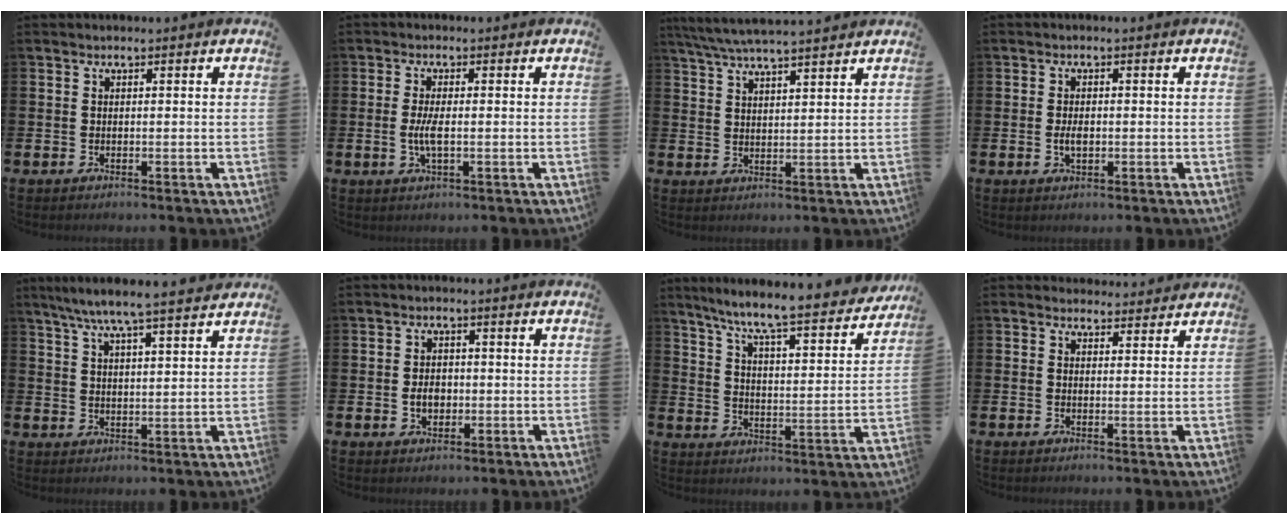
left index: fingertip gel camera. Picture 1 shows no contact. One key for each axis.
{"total": 2.9, "fx": -0.3, "fy": 0.8, "fz": 2.7, "tx": -0.061, "ty": -0.001, "tz": -0.007}
{"total": 5.3, "fx": 5.0, "fy": 0.1, "fz": 1.7, "tx": -0.051, "ty": -0.017, "tz": 0.092}
{"total": 2.1, "fx": -0.2, "fy": 1.1, "fz": 1.8, "tx": -0.031, "ty": 0.002, "tz": -0.004}
{"total": 6.8, "fx": 6.2, "fy": -0.1, "fz": 2.8, "tx": -0.069, "ty": -0.027, "tz": 0.109}
{"total": 2.8, "fx": -0.4, "fy": 2.1, "fz": 1.9, "tx": -0.018, "ty": -0.002, "tz": -0.015}
{"total": 8.3, "fx": 7.5, "fy": 0.2, "fz": 3.5, "tx": -0.094, "ty": -0.057, "tz": 0.123}
{"total": 2.4, "fx": 2.3, "fy": 0.8, "fz": -0.1, "tx": 0.009, "ty": -0.009, "tz": 0.039}